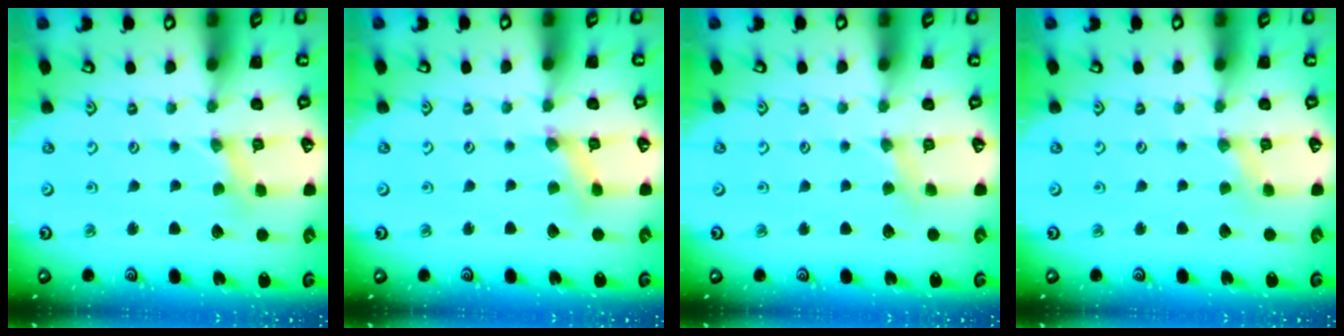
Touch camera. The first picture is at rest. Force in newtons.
{"total": 1.4, "press": 1.4, "slide": 0.3}
{"total": 2.5, "press": 2.4, "slide": 0.5}
{"total": 0.0}